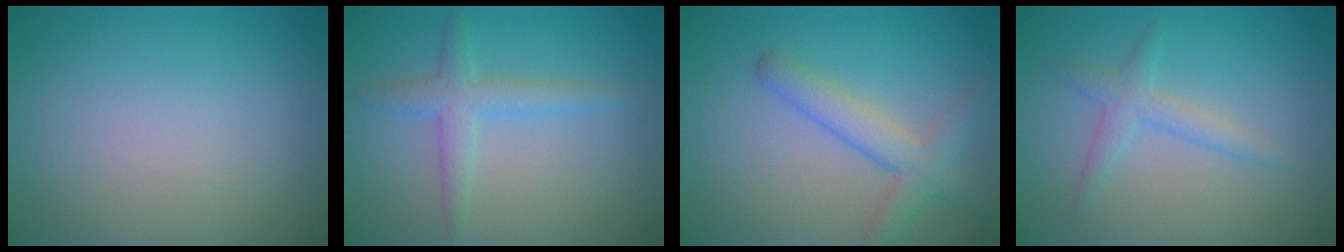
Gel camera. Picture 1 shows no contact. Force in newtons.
{"total": 2.6, "press": 2.6, "slide": 0.1}
{"total": 3.5, "press": 3.5, "slide": 0.2}
{"total": 1.9, "press": 1.9, "slide": 0.1}